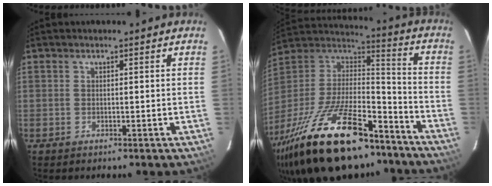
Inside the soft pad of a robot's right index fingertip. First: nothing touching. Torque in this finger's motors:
{"motor_torque": [1.33, -0.81, 1.05, 0.21]}